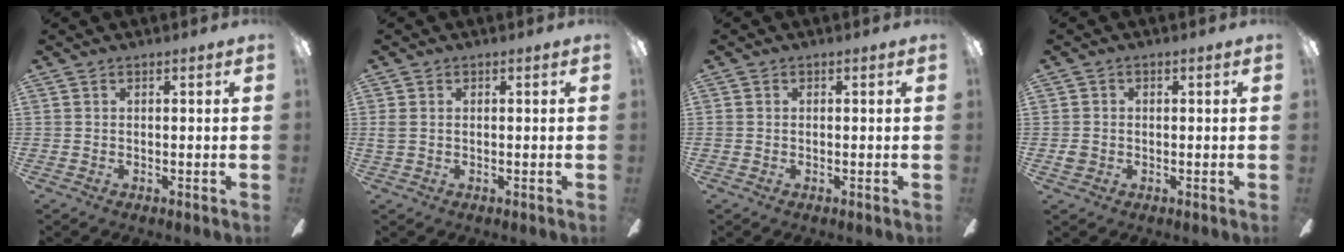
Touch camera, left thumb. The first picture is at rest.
{"total": 1.4, "force": [0.1, 0.7, 1.1], "torque": [-0.025, 0.005, 0.001]}
{"total": 0.0}
{"total": 1.8, "force": [-0.5, 1.7, 0.5], "torque": [0.000, 0.001, -0.012]}